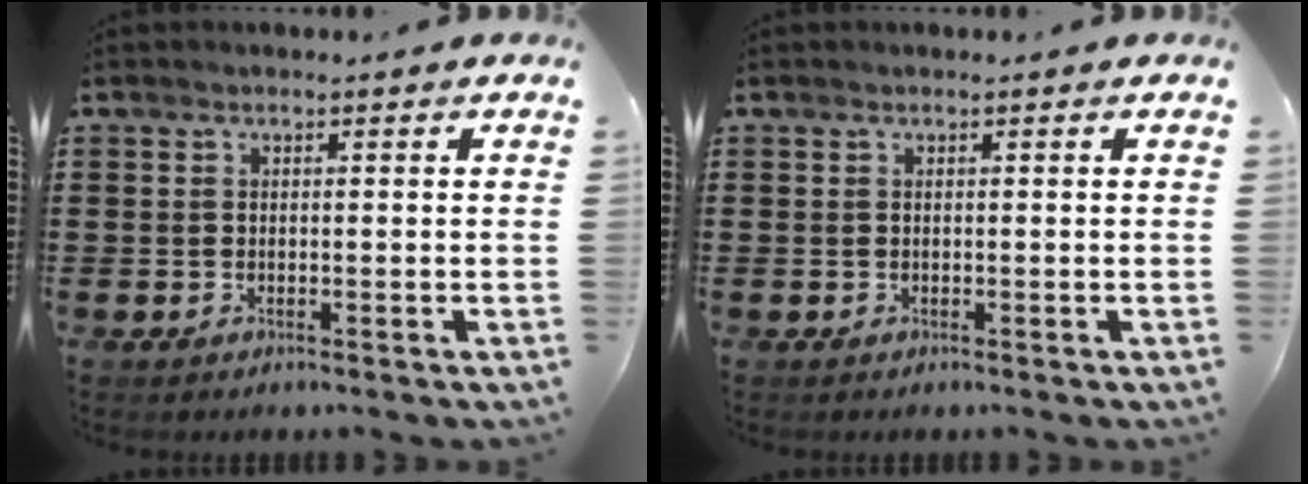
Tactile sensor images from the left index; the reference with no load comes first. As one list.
[{"total": 0.0}]